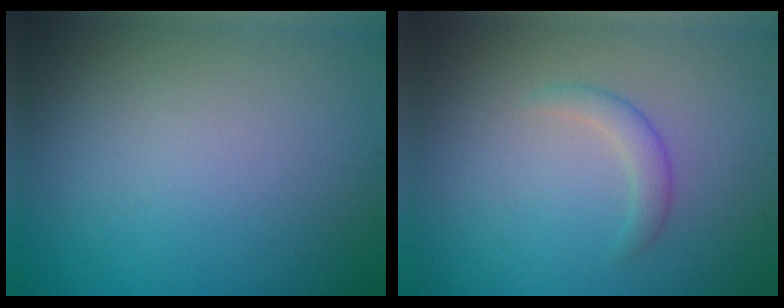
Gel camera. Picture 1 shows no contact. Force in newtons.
{"total": 1.6, "press": 1.6, "slide": 0.1}